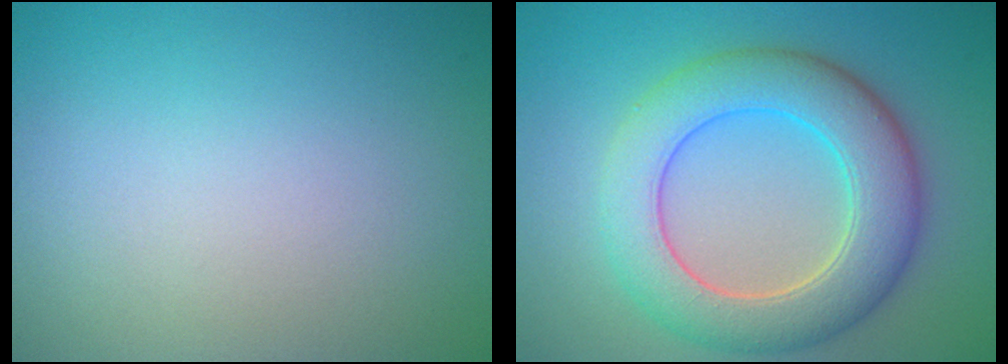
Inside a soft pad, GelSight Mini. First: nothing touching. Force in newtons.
{"total": 7.6, "press": 7.6, "slide": 0.1}